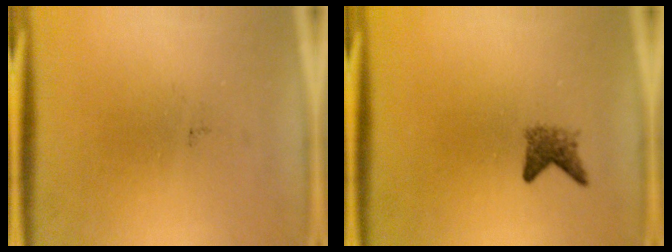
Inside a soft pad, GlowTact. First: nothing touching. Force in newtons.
{"total": 2.2}